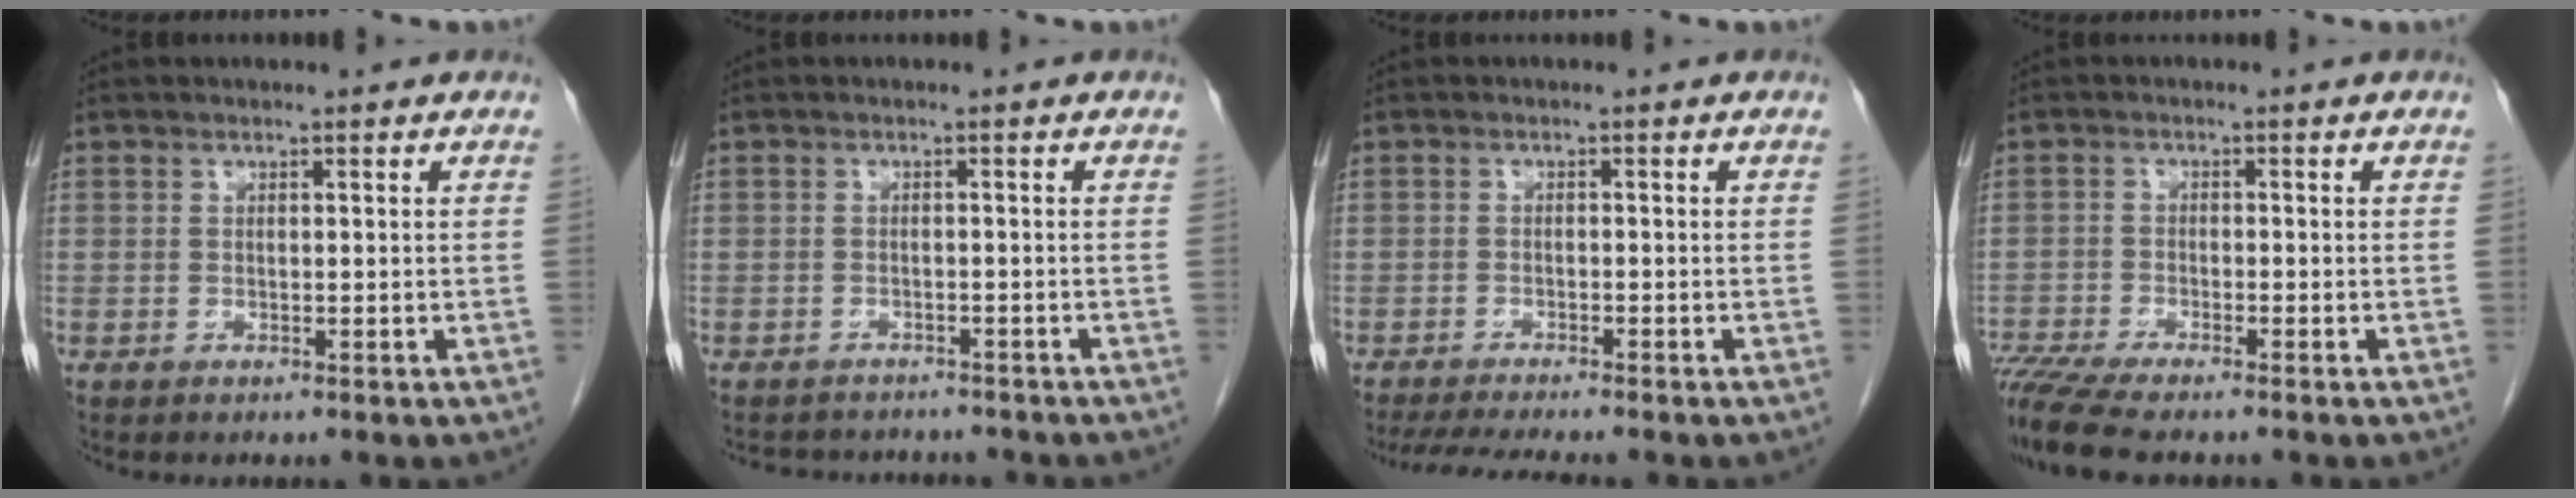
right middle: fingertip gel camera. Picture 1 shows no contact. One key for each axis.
{"total": 8.2, "fx": -7.5, "fy": 2.7, "fz": 1.9, "tx": -0.032, "ty": 0.006, "tz": -0.090}
{"total": 7.8, "fx": -6.8, "fy": 0.3, "fz": 3.8, "tx": -0.054, "ty": -0.015, "tz": -0.107}
{"total": 7.5, "fx": -6.5, "fy": 0.0, "fz": 3.7, "tx": -0.065, "ty": -0.018, "tz": -0.114}